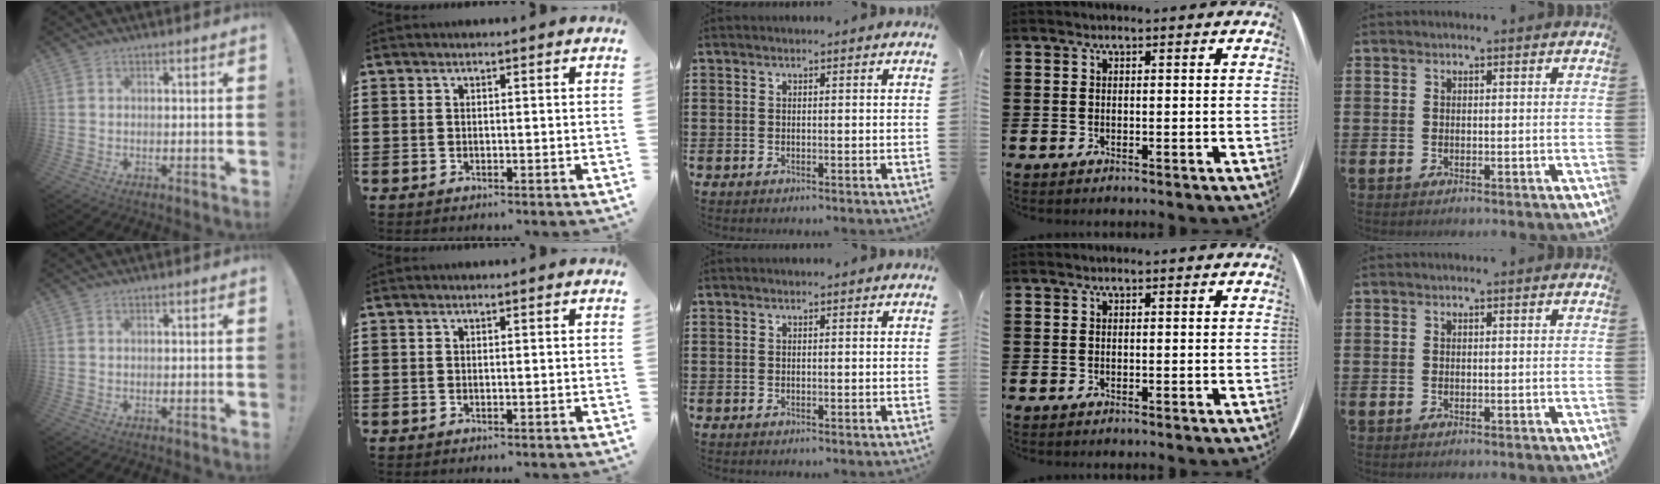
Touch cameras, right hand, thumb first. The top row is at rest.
{}